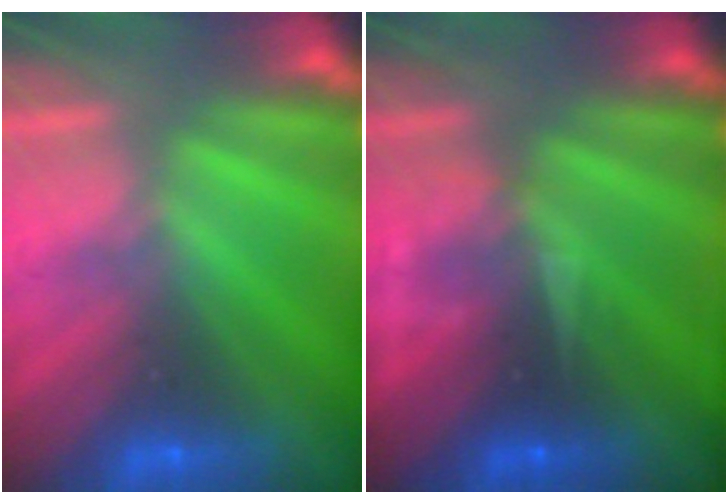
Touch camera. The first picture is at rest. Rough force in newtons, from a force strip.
{"total": 3.3}